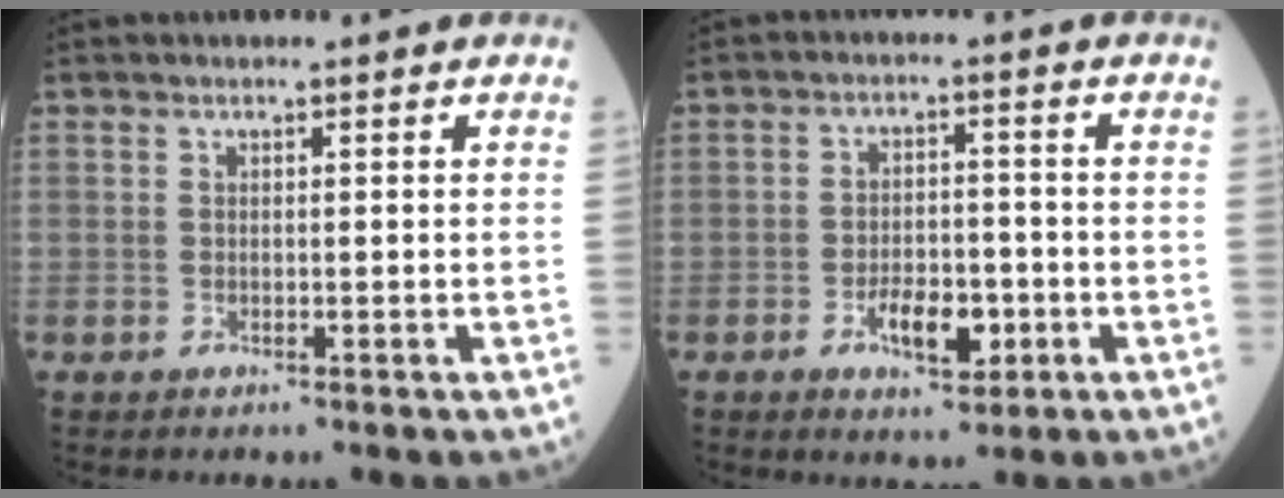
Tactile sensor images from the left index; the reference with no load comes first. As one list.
[{"total": 6.0, "force": [-2.5, 2.8, 4.7], "torque": [-0.081, 0.001, -0.038]}]